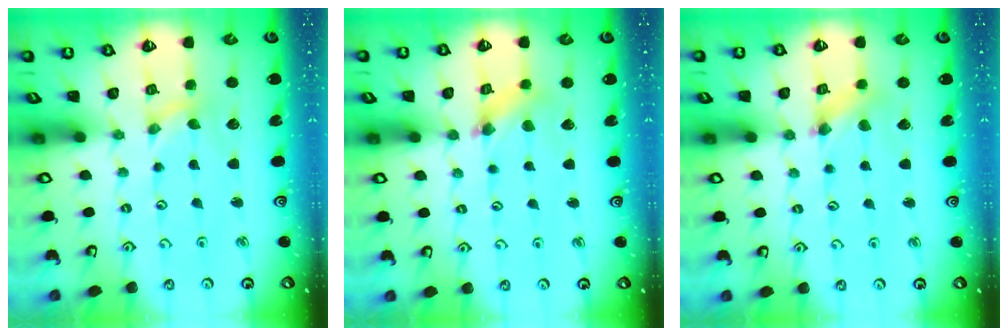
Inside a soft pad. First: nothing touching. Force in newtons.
{"total": 4.9, "press": 4.9, "slide": 0.6}
{"total": 3.4, "press": 3.4, "slide": 0.3}